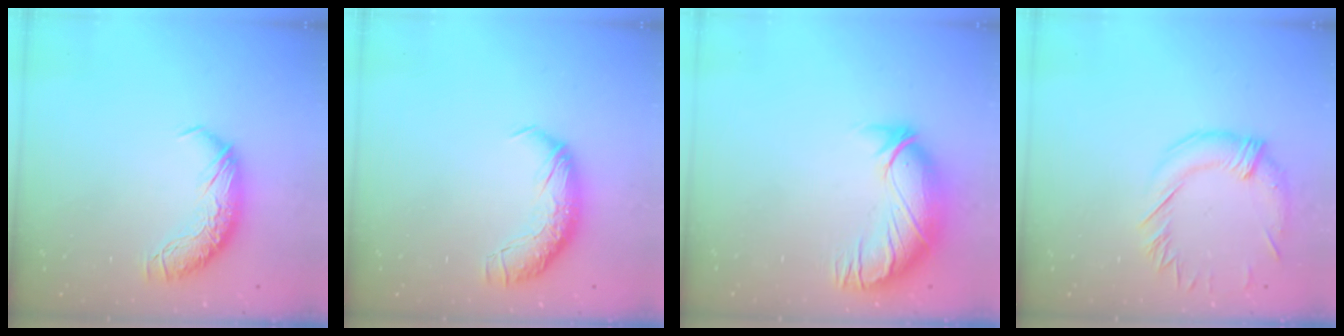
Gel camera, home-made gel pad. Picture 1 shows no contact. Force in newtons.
{"total": 2.3, "press": 0.9, "slide": 2.2}
{"total": 2.9, "press": 0.3, "slide": 2.9}
{"total": 1.1, "press": 0.2, "slide": 1.1}